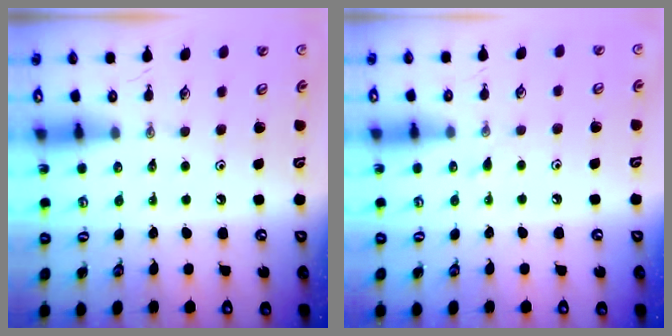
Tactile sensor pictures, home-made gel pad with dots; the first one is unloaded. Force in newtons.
{"total": 6.7, "press": 6.7, "slide": 0.7}